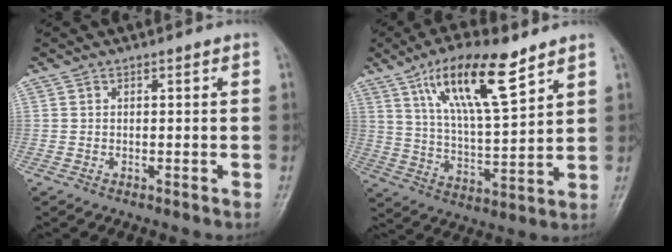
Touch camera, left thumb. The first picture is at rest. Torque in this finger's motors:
{"motor_torque": [1.43, 1.43, 1.69, -1.09, 0.24]}